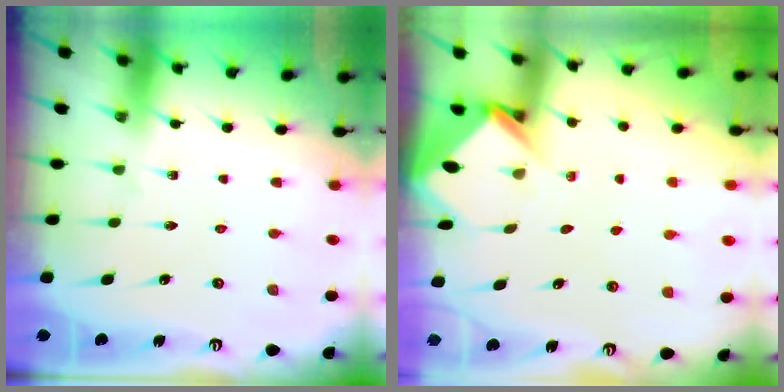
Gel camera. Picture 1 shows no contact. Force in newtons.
{"total": 3.4, "press": 3.4, "slide": 0.3}